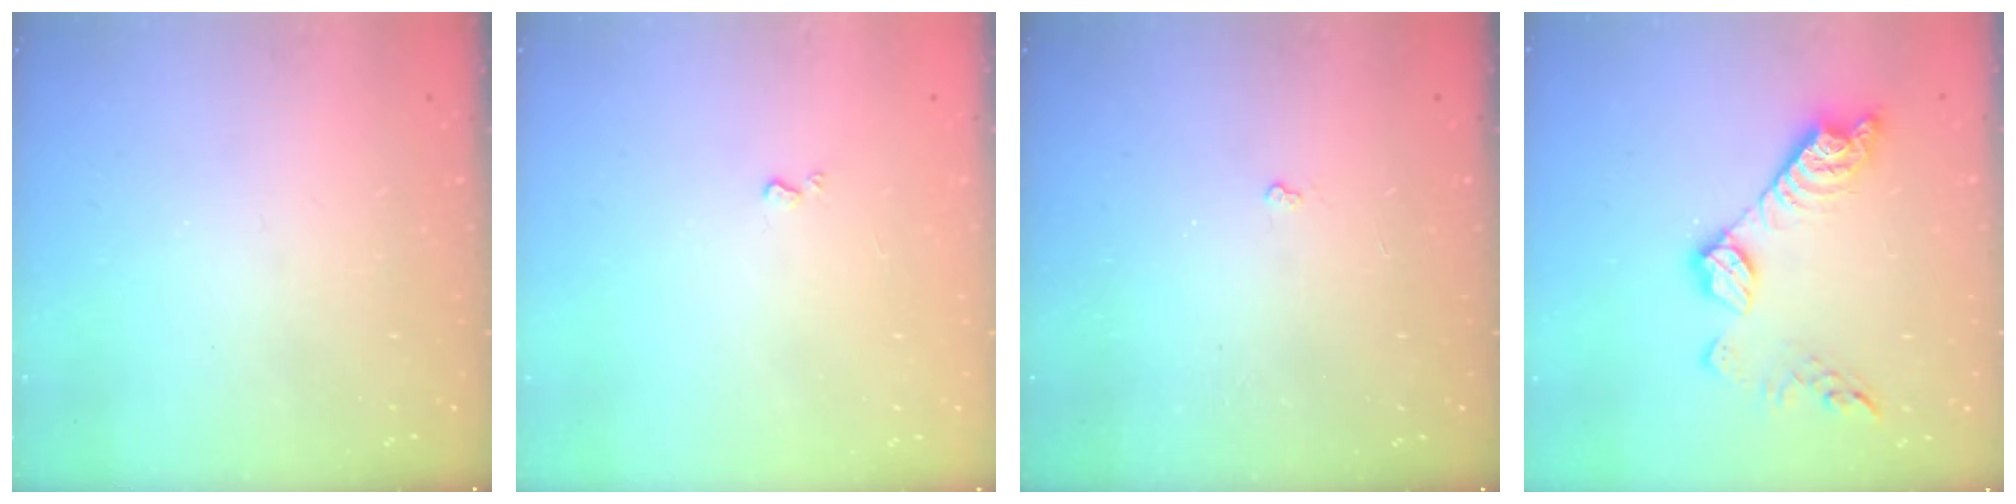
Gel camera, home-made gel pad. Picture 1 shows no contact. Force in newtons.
{"total": 0.7, "press": 0.7, "slide": 0.2}
{"total": 1.8, "press": 1.8, "slide": 0.3}
{"total": 13.2, "press": 13.2, "slide": 0.5}